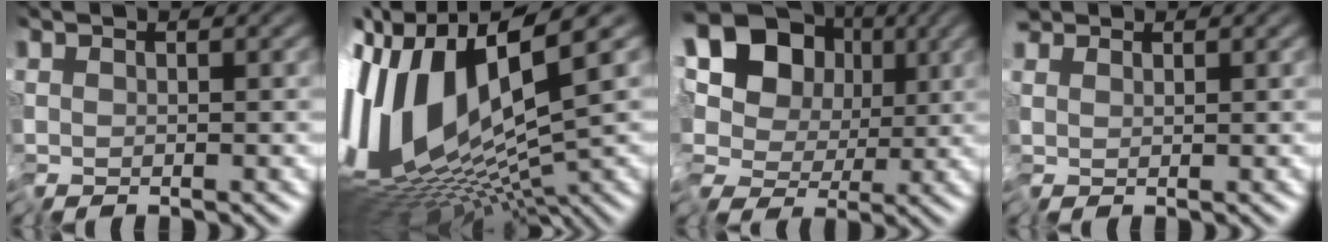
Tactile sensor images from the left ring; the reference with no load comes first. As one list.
[{"total": 13.6, "force": [0.8, 3.8, 13.0], "torque": [-0.268, -0.002, 0.034]}, {"total": 15.9, "force": [-1.0, 13.5, 8.3], "torque": [-0.137, 0.005, -0.047]}, {"total": 1.6, "force": [0.8, 1.0, 0.8], "torque": [-0.024, 0.004, 0.013]}]